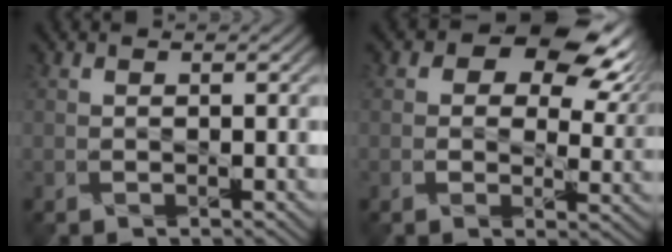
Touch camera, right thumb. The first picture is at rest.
{"total": 11.9, "force": [5.8, 7.6, 7.1], "torque": [-0.096, -0.004, 0.085]}